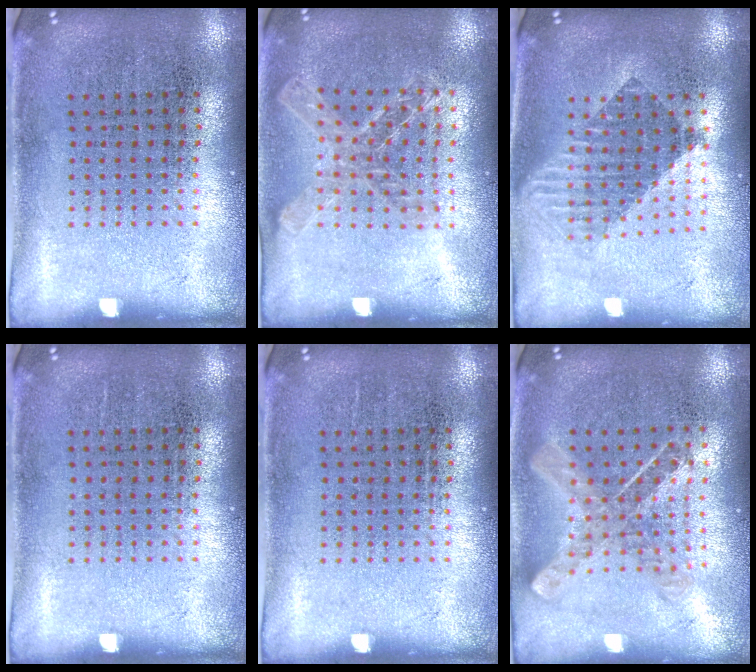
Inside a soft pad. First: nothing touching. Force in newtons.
{"total": 1.3, "press": 1.3, "slide": 0.3}
{"total": 1.7, "press": 1.4, "slide": 0.9}
{"total": 0.0}
{"total": 0.0}
{"total": 0.9, "press": 0.9, "slide": 0.2}